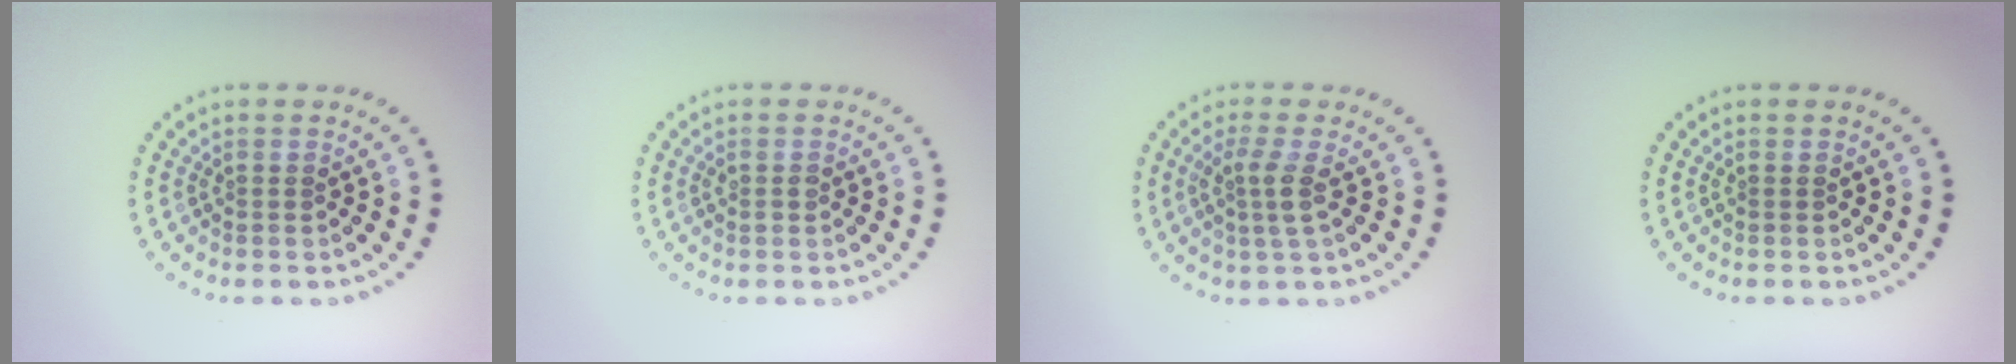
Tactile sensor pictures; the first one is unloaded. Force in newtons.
{"total": 0.8, "press": 0.8, "slide": 0.2}
{"total": 2.2, "press": 1.8, "slide": 1.3}
{"total": 0.0}